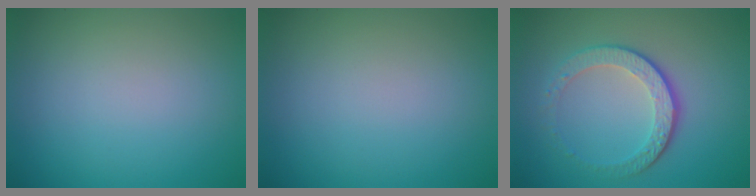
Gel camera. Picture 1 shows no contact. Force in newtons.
{"total": 0.0}
{"total": 4.1, "press": 3.0, "slide": 2.8}